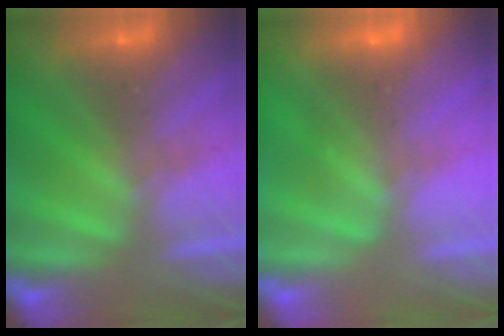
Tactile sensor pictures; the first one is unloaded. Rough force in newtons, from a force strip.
{"total": 2.7}